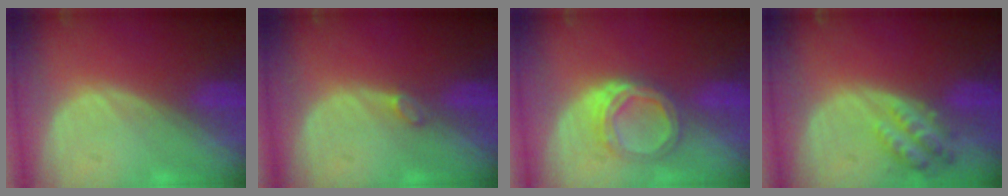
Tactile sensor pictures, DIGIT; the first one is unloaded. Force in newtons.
{"total": 1.2, "press": 1.1, "slide": 0.2}
{"total": 5.6, "press": 5.0, "slide": 2.5}
{"total": 5.6, "press": 5.1, "slide": 2.2}